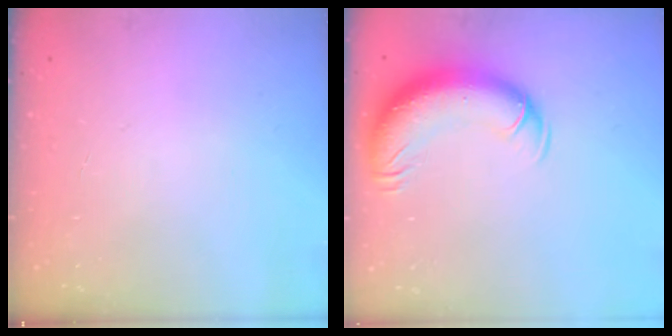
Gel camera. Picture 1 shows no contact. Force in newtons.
{"total": 13.1, "press": 12.8, "slide": 3.1}